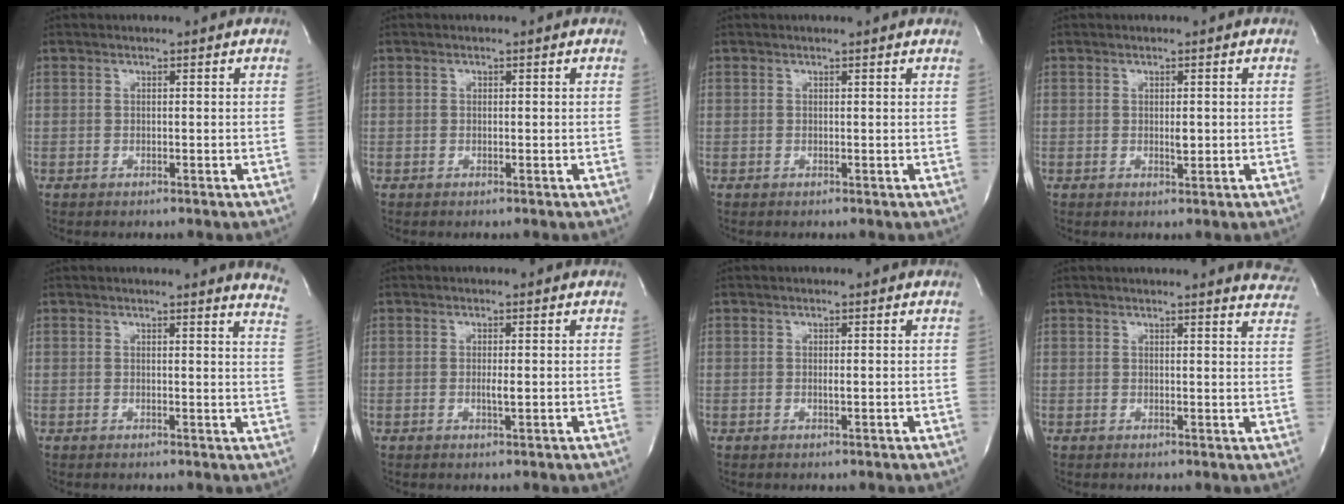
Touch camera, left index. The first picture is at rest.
{"total": 0.0}
{"total": 1.6, "force": [1.5, -0.2, 0.5], "torque": [-0.018, 0.003, 0.014]}
{"total": 1.2, "force": [0.1, 0.4, 1.2], "torque": [-0.020, -0.004, 0.003]}
{"total": 7.2, "force": [6.9, -0.5, 2.1], "torque": [-0.022, -0.058, 0.045]}
{"total": 1.3, "force": [-0.1, 0.1, 1.3], "torque": [-0.027, -0.004, -0.001]}
{"total": 0.5, "force": [0.0, 0.0, 0.5], "torque": [-0.014, -0.003, 0.000]}
{"total": 11.1, "force": [10.7, 1.2, 2.6], "torque": [-0.011, -0.043, 0.090]}